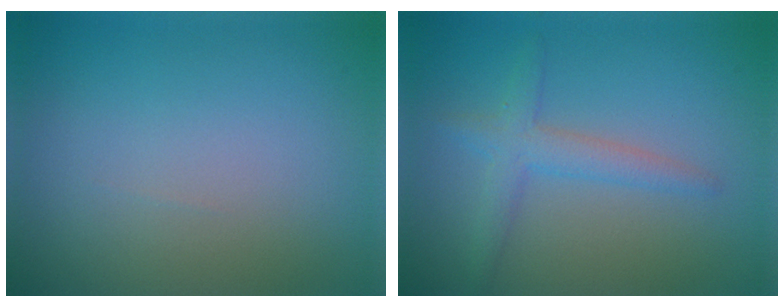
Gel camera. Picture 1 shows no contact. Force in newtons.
{"total": 2.6, "press": 2.6, "slide": 0.1}